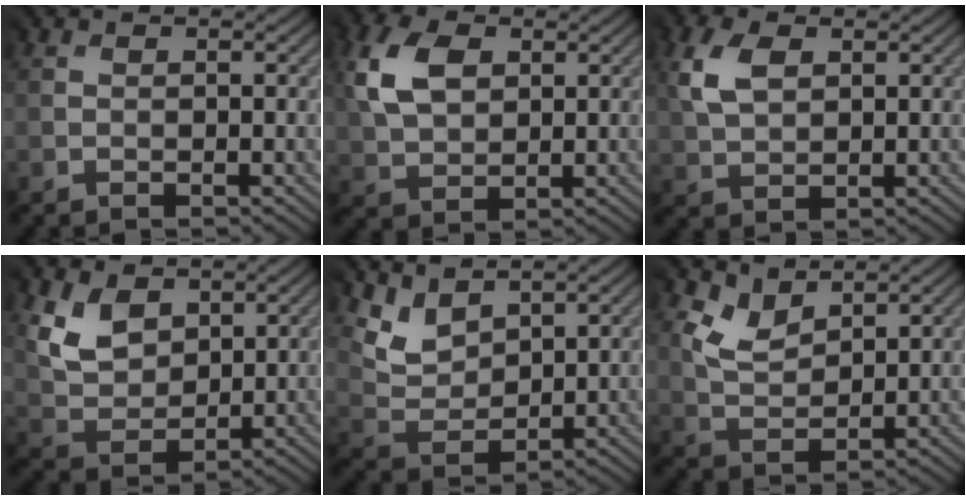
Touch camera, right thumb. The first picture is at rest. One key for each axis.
{"total": 6.9, "fx": 2.7, "fy": 4.8, "fz": 4.2, "tx": -0.126, "ty": 0.015, "tz": 0.049}
{"total": 4.5, "fx": 2.2, "fy": 3.0, "fz": 2.6, "tx": -0.079, "ty": 0.008, "tz": 0.040}
{"total": 6.0, "fx": 3.3, "fy": 4.2, "fz": 2.6, "tx": -0.089, "ty": -0.007, "tz": 0.062}
{"total": 5.0, "fx": 4.2, "fy": 2.3, "fz": 1.2, "tx": -0.048, "ty": -0.005, "tz": 0.080}
{"total": 4.1, "fx": 3.4, "fy": 2.0, "fz": 1.0, "tx": -0.040, "ty": -0.009, "tz": 0.068}